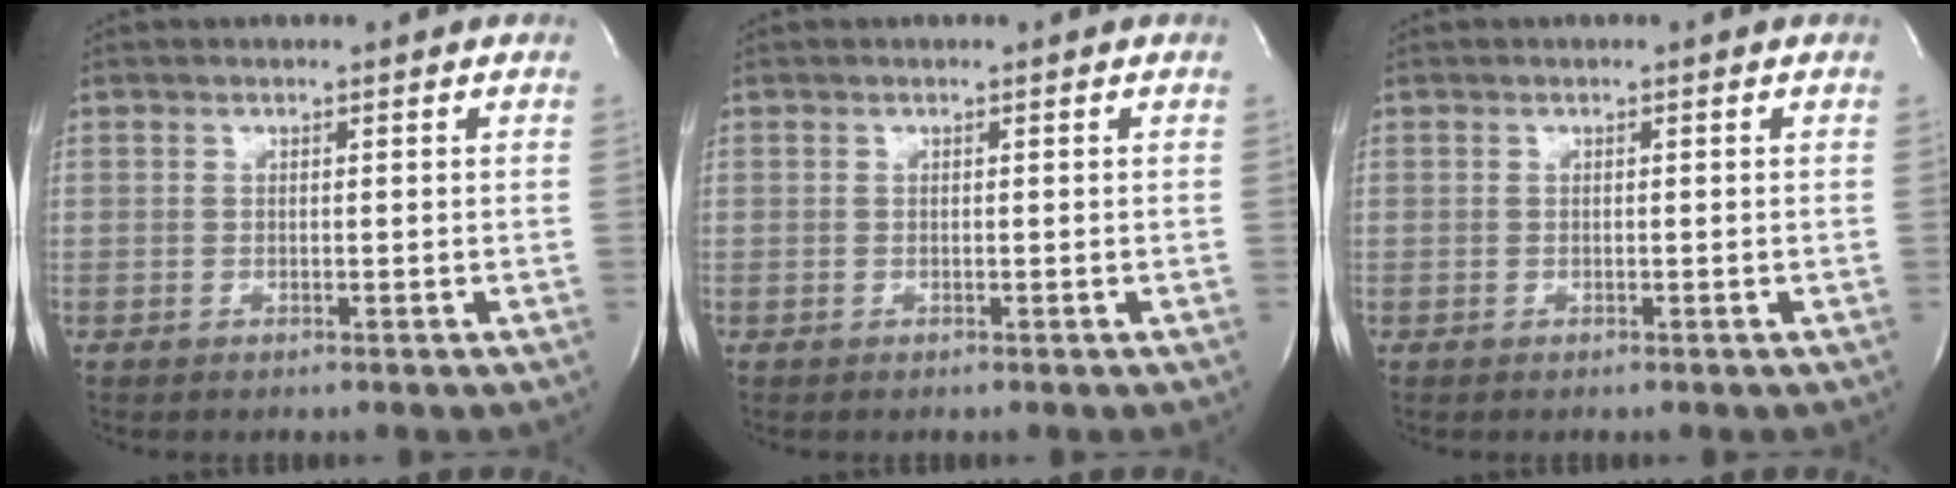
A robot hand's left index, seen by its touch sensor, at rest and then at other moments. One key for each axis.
{"total": 0.0}
{"total": 0.0}